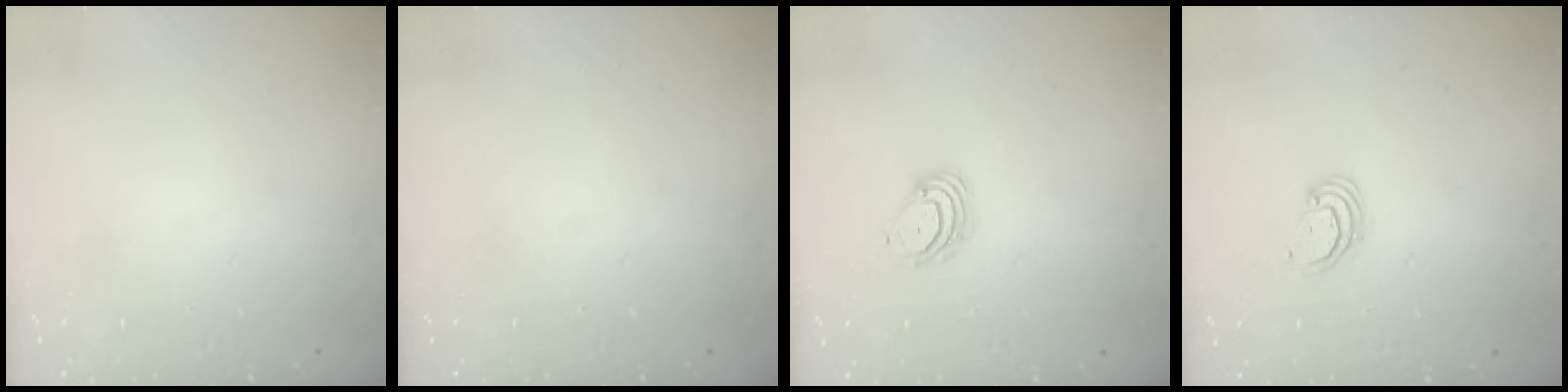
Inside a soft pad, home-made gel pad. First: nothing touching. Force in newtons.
{"total": 0.0}
{"total": 3.9, "press": 3.9, "slide": 0.3}
{"total": 2.5, "press": 2.5, "slide": 0.2}